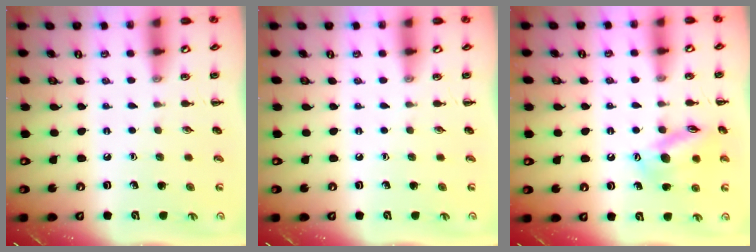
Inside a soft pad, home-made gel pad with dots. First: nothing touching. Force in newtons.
{"total": 0.0}
{"total": 13.6, "press": 13.5, "slide": 1.5}